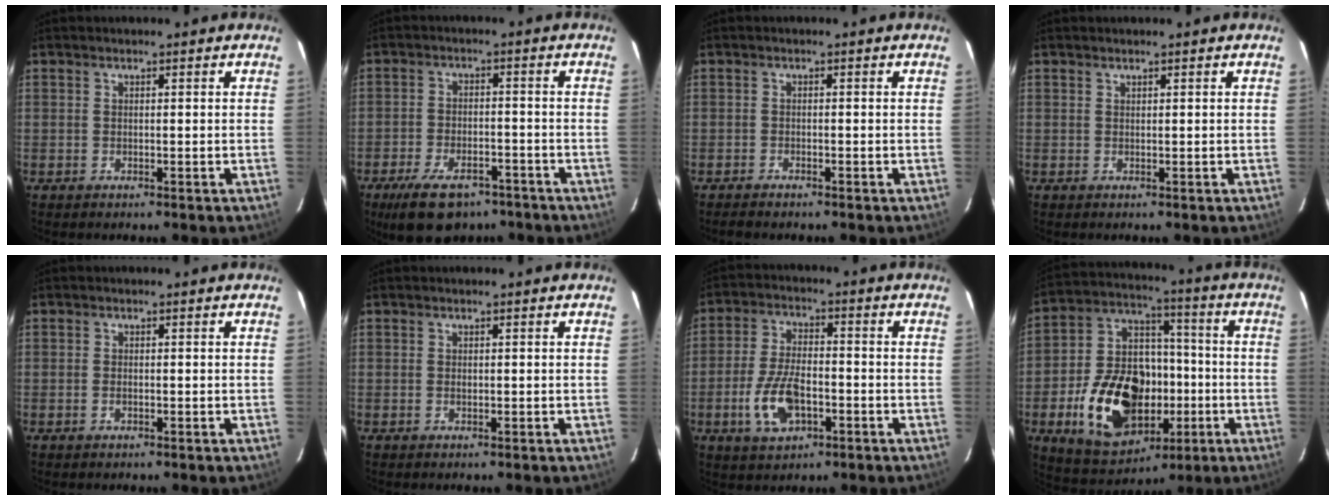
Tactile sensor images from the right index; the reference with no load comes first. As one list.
[{"total": 12.5, "force": [-8.8, 6.0, 6.6], "torque": [-0.147, -0.010, -0.138]}, {"total": 2.3, "force": [-2.1, 0.4, 0.8], "torque": [-0.026, -0.008, -0.038]}, {"total": 0.0}, {"total": 1.1, "force": [-0.4, 0.7, 0.8], "torque": [-0.016, 0.001, -0.007]}, {"total": 0.7, "force": [0.0, 0.5, 0.5], "torque": [-0.008, 0.001, -0.001]}, {"total": 10.3, "force": [-3.6, 5.2, 8.1], "torque": [-0.172, -0.001, -0.062]}, {"total": 21.5, "force": [-5.8, 14.2, 15.0], "torque": [-0.311, 0.026, -0.073]}]